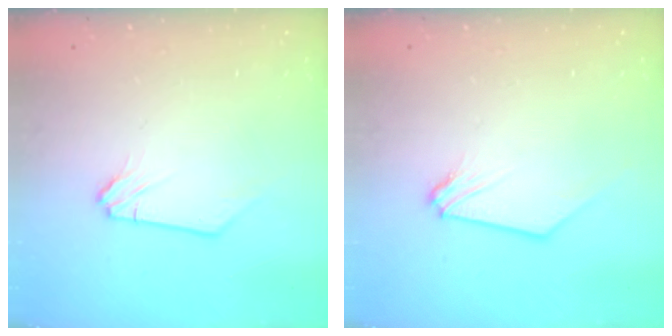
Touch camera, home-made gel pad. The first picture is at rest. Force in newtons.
{"total": 0.9, "press": 0.9, "slide": 0.2}